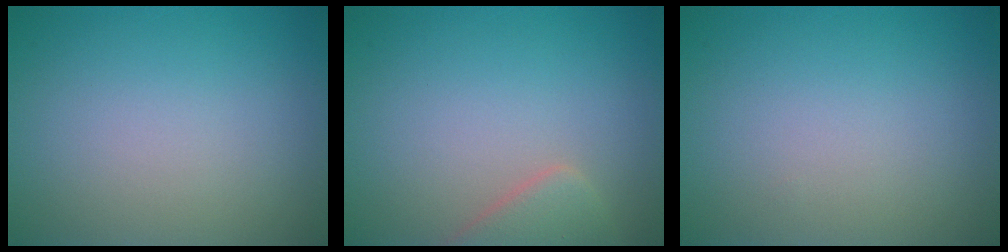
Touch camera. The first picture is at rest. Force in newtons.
{"total": 2.8, "press": 2.8, "slide": 0.2}
{"total": 0.0}